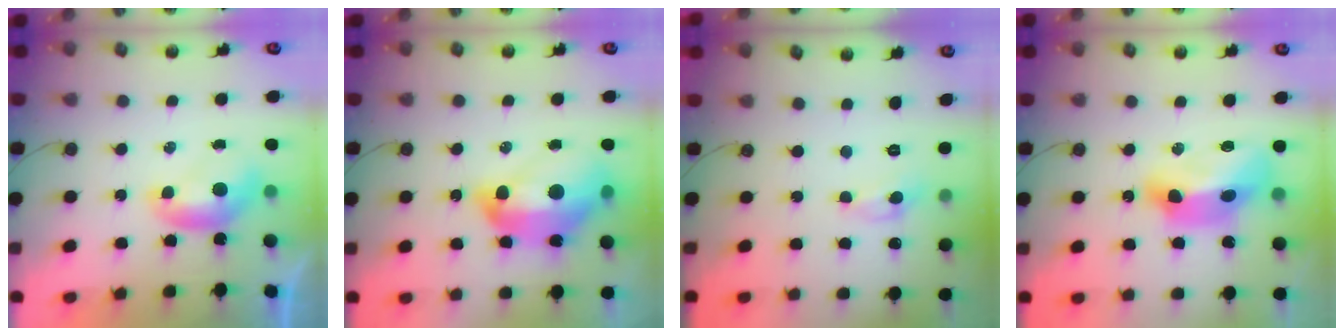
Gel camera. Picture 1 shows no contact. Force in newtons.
{"total": 14.5, "press": 14.4, "slide": 1.5}
{"total": 0.9, "press": 0.8, "slide": 0.2}
{"total": 11.4, "press": 11.3, "slide": 1.2}